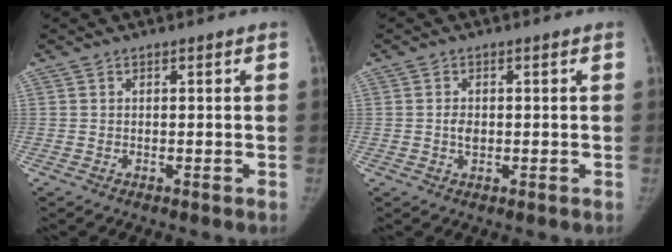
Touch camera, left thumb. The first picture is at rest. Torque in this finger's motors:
{"motor_torque": [0.50, 0.45, 0.06, -0.04, 0.13]}